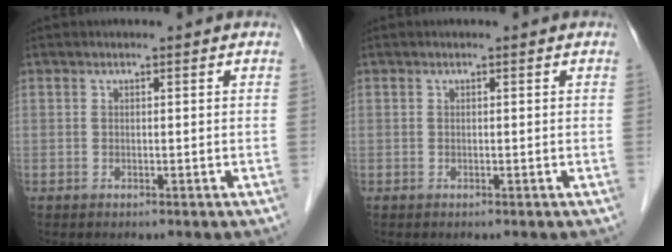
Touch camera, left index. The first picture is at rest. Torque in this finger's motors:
{"motor_torque": [0.00, 0.00, 0.00, 0.00]}